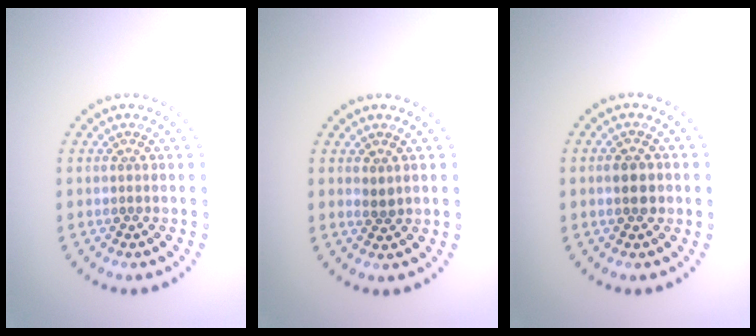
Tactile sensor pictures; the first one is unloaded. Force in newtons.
{"total": 0.9, "press": 0.8, "slide": 0.5}
{"total": 2.2, "press": 2.2, "slide": 0.1}